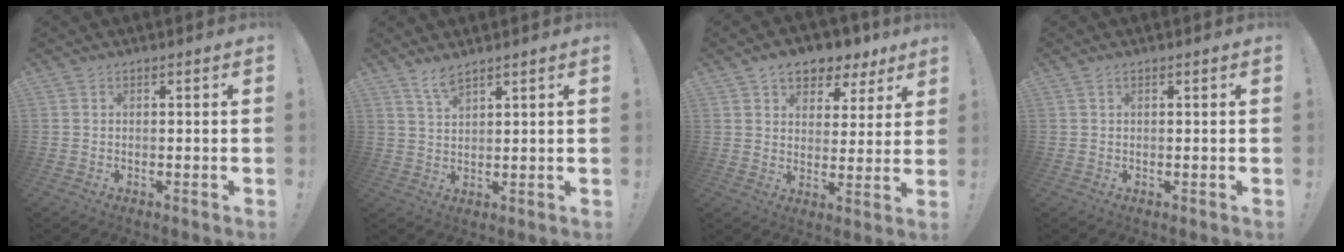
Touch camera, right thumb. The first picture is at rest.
{"total": 4.4, "force": [3.5, 0.8, 2.4], "torque": [-0.047, -0.019, 0.062]}
{"total": 8.6, "force": [5.8, 5.3, 3.4], "torque": [-0.047, -0.037, 0.110]}
{"total": 0.6, "force": [0.4, 0.3, 0.3], "torque": [-0.002, -0.002, 0.006]}